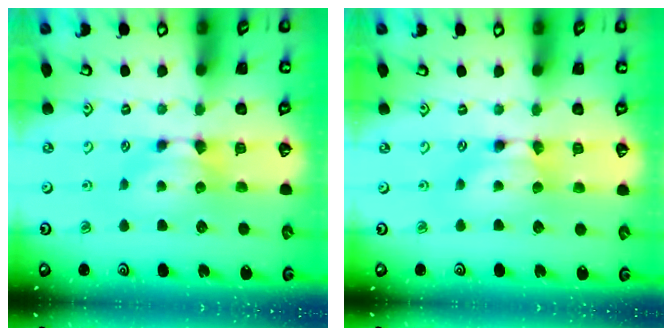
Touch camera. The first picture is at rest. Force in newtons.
{"total": 1.8, "press": 1.8, "slide": 0.2}